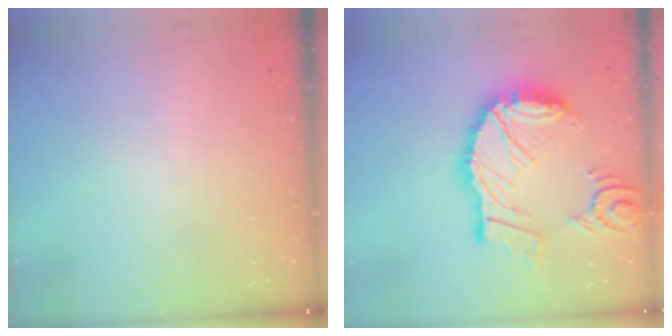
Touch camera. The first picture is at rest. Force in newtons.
{"total": 26.5, "press": 26.3, "slide": 3.2}